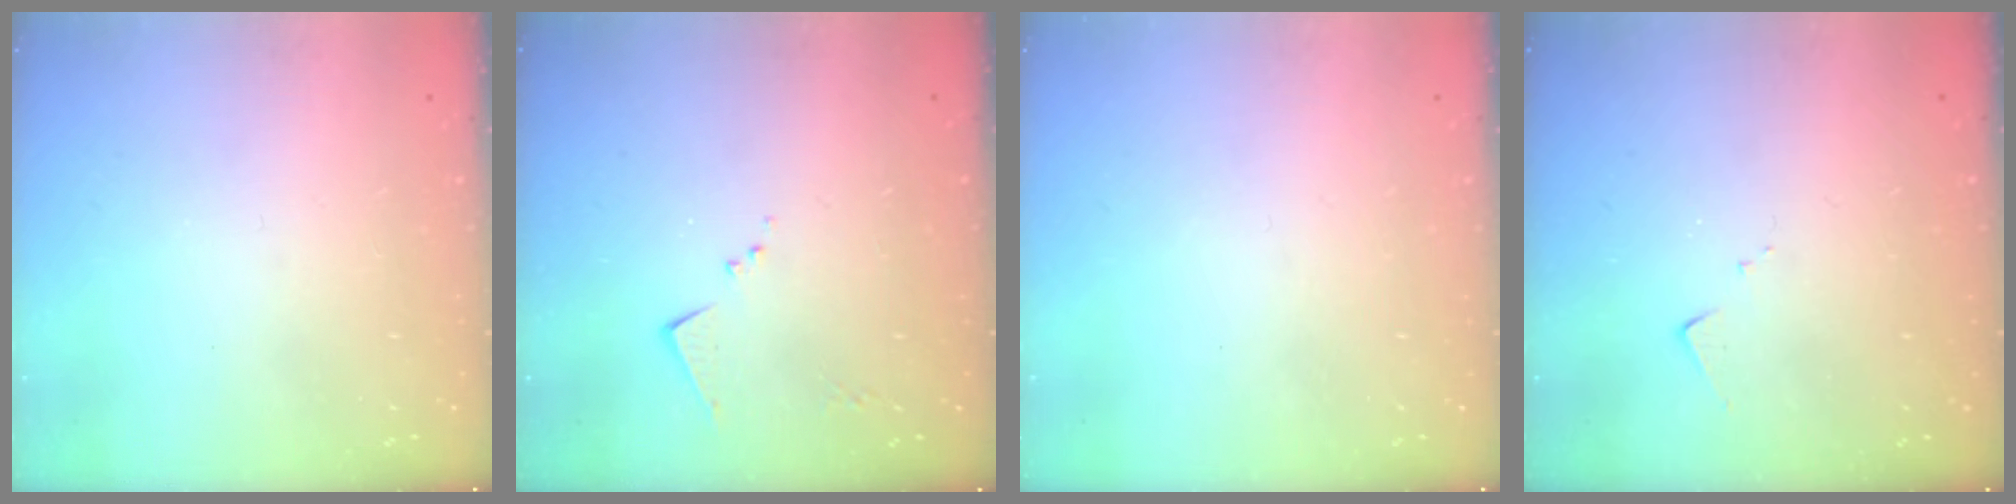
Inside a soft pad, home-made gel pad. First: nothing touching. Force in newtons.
{"total": 4.3, "press": 4.3, "slide": 0.4}
{"total": 0.0}
{"total": 4.5, "press": 4.5, "slide": 0.2}